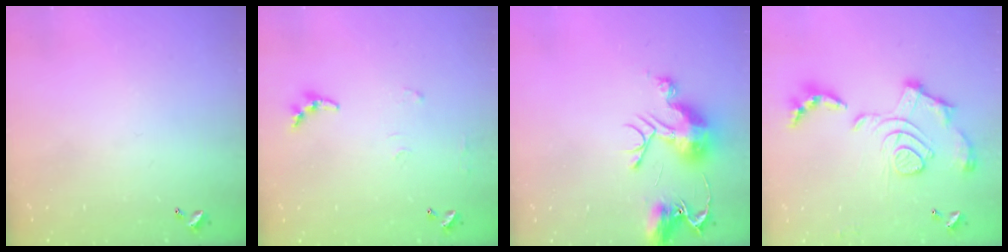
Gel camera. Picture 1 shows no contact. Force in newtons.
{"total": 6.0, "press": 5.9, "slide": 0.7}
{"total": 11.3, "press": 11.3, "slide": 1.1}
{"total": 2.1, "press": 1.4, "slide": 1.5}